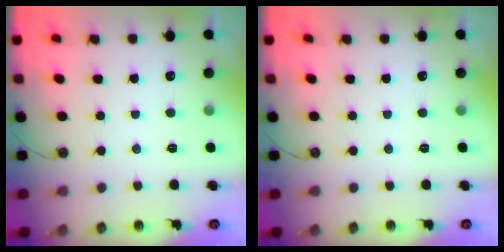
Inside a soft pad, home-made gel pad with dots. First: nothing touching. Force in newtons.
{"total": 0.0}